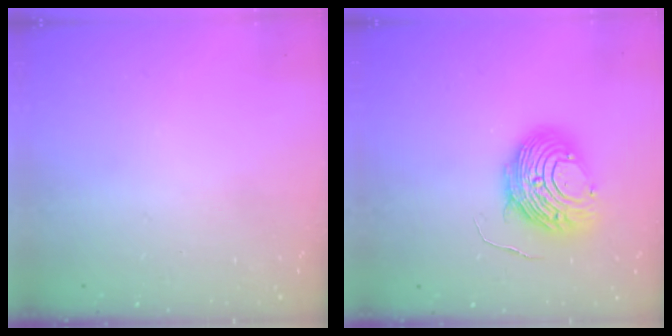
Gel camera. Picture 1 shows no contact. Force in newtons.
{"total": 11.6, "press": 11.5, "slide": 1.2}